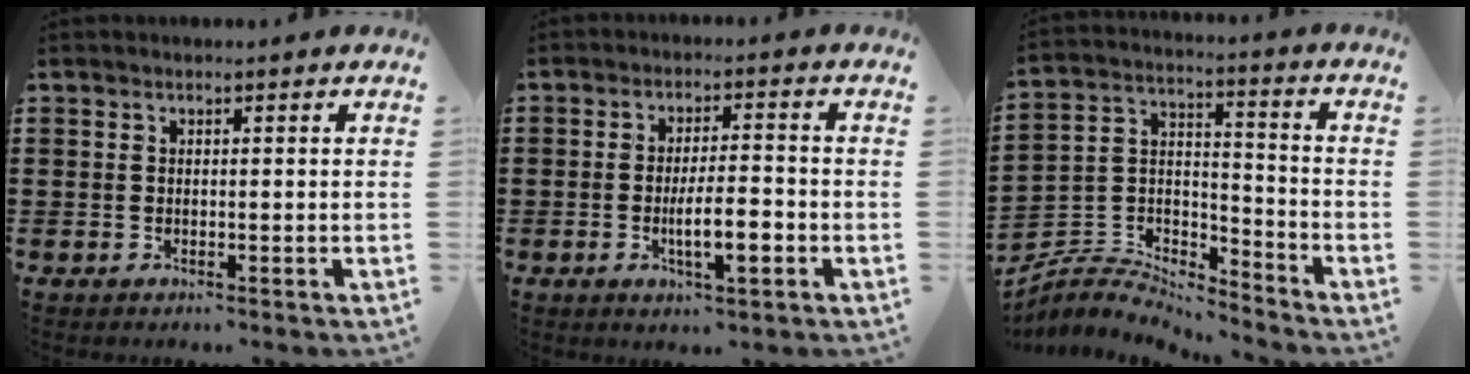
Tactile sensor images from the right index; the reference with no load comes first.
{"total": 6.6, "force": [-2.1, 1.7, 6.0], "torque": [-0.112, -0.004, -0.040]}
{"total": 5.5, "force": [-5.4, 1.1, 0.2], "torque": [-0.016, -0.001, -0.113]}